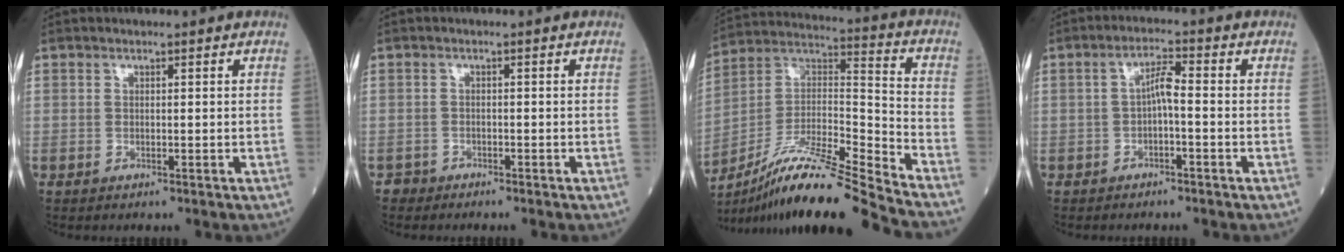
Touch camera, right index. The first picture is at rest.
{"total": 1.3, "force": [-1.1, 0.4, -0.5], "torque": [0.008, 0.000, -0.023]}
{"total": 19.6, "force": [-16.4, -0.7, 10.8], "torque": [-0.220, 0.000, -0.301]}
{"total": 3.3, "force": [-0.6, 0.6, 3.2], "torque": [-0.054, 0.012, -0.011]}